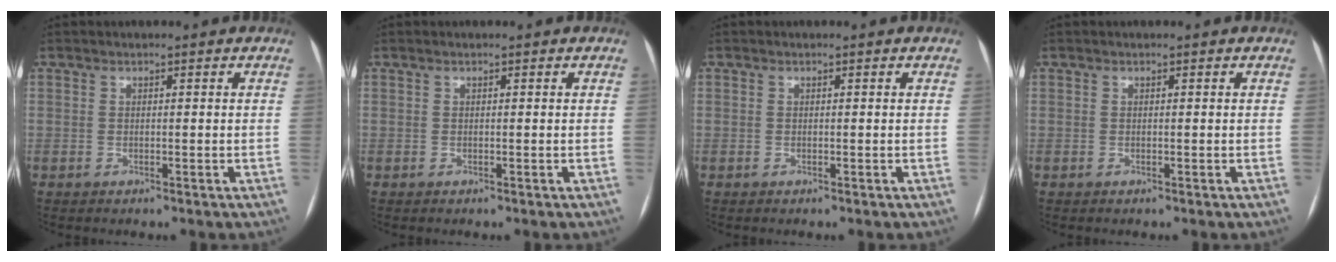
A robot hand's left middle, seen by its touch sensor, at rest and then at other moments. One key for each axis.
{"total": 0.0}
{"total": 0.0}
{"total": 0.0}